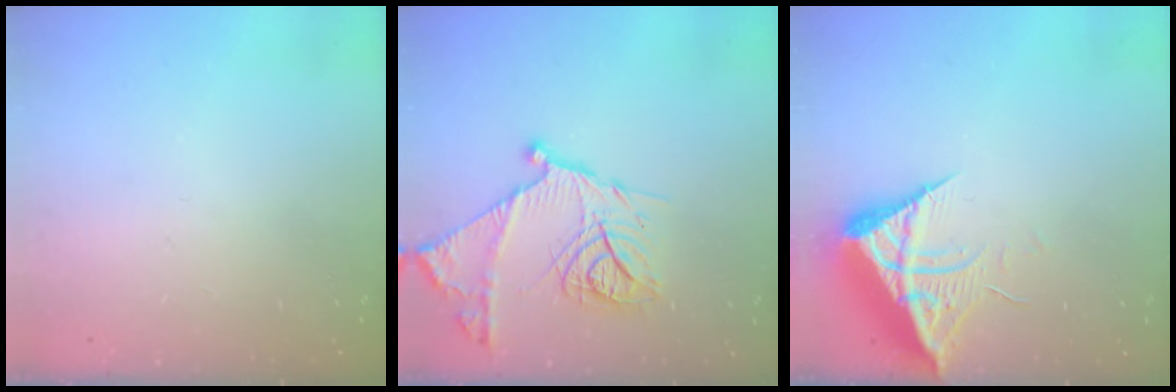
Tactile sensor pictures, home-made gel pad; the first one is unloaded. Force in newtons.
{"total": 18.1, "press": 18.0, "slide": 1.6}
{"total": 13.1, "press": 13.1, "slide": 0.9}